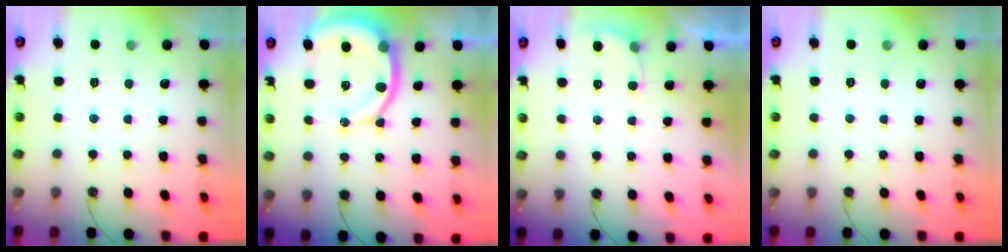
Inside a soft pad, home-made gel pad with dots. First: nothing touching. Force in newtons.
{"total": 12.1, "press": 12.0, "slide": 1.6}
{"total": 2.7, "press": 2.7, "slide": 0.2}
{"total": 0.0}